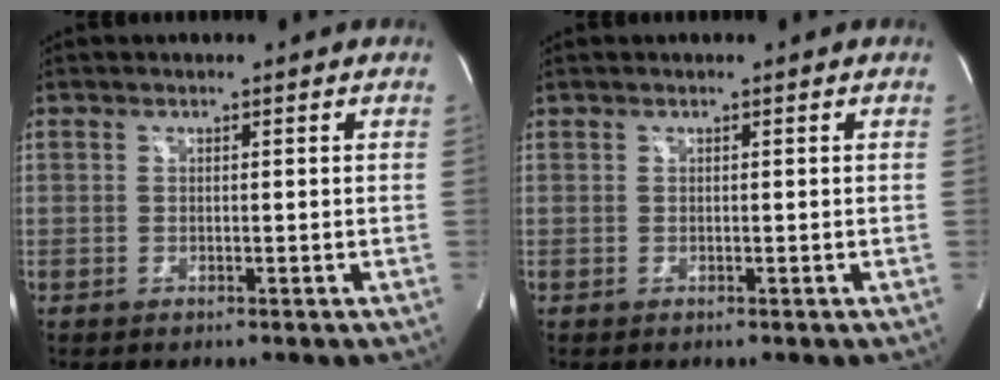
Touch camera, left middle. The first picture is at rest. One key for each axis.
{"total": 0.0}